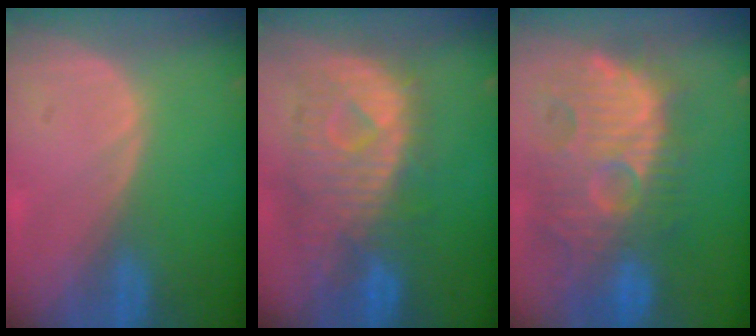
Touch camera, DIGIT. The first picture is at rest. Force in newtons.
{"total": 10.8, "press": 9.6, "slide": 5.0}
{"total": 13.4, "press": 12.4, "slide": 5.0}